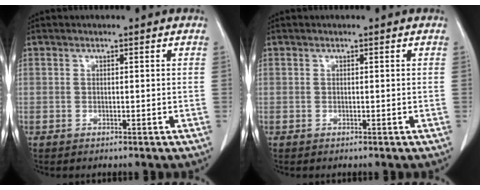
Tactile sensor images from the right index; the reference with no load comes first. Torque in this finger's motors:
{"motor_torque": [0.04, -0.01, -0.02, 0.00]}